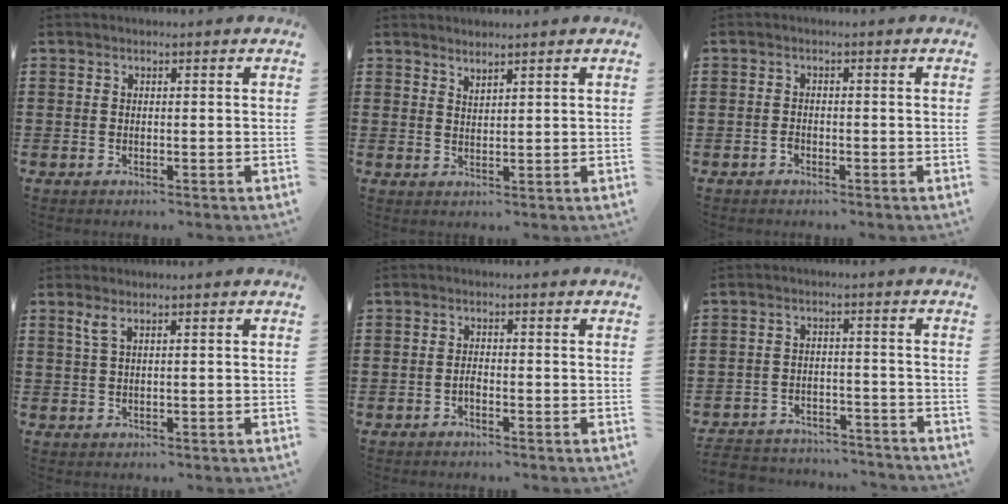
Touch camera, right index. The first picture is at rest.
{"total": 1.7, "force": [1.7, 0.0, -0.1], "torque": [-0.001, 0.001, 0.033]}
{"total": 1.0, "force": [-0.7, 0.6, 0.4], "torque": [-0.010, -0.001, -0.013]}
{"total": 1.5, "force": [0.8, 0.3, 1.2], "torque": [-0.027, 0.001, 0.014]}
{"total": 1.1, "force": [-0.7, 0.6, 0.6], "torque": [-0.015, -0.002, -0.013]}
{"total": 3.7, "force": [-3.7, 0.6, 0.1], "torque": [-0.008, 0.003, -0.078]}